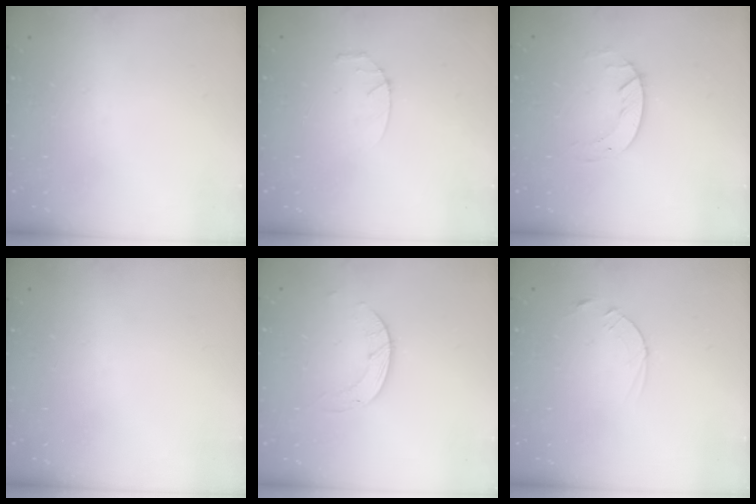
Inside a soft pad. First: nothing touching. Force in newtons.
{"total": 2.8, "press": 2.8, "slide": 0.4}
{"total": 3.3, "press": 3.3, "slide": 0.4}
{"total": 0.0}
{"total": 2.8, "press": 2.8, "slide": 0.3}
{"total": 2.5, "press": 2.5, "slide": 0.3}